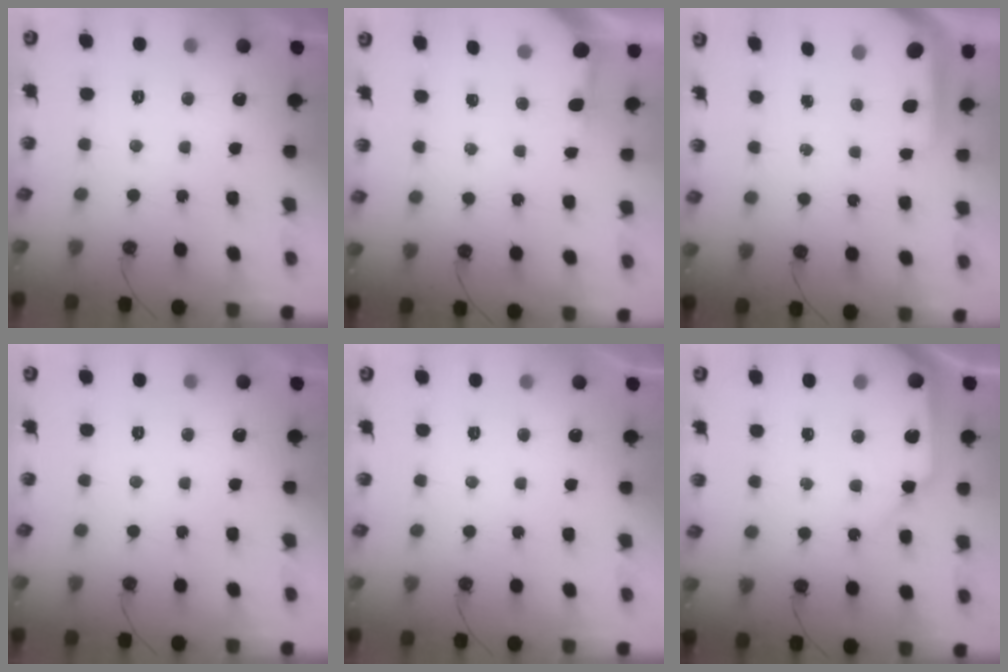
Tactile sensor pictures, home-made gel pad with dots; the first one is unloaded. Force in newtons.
{"total": 3.5, "press": 3.5, "slide": 0.5}
{"total": 7.5, "press": 7.4, "slide": 0.9}
{"total": 0.0}
{"total": 0.0}
{"total": 13.2, "press": 13.0, "slide": 2.0}